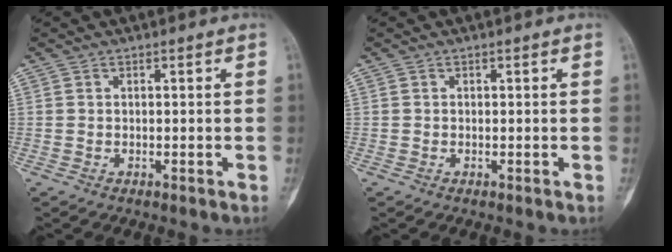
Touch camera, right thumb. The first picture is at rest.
{"total": 0.0}